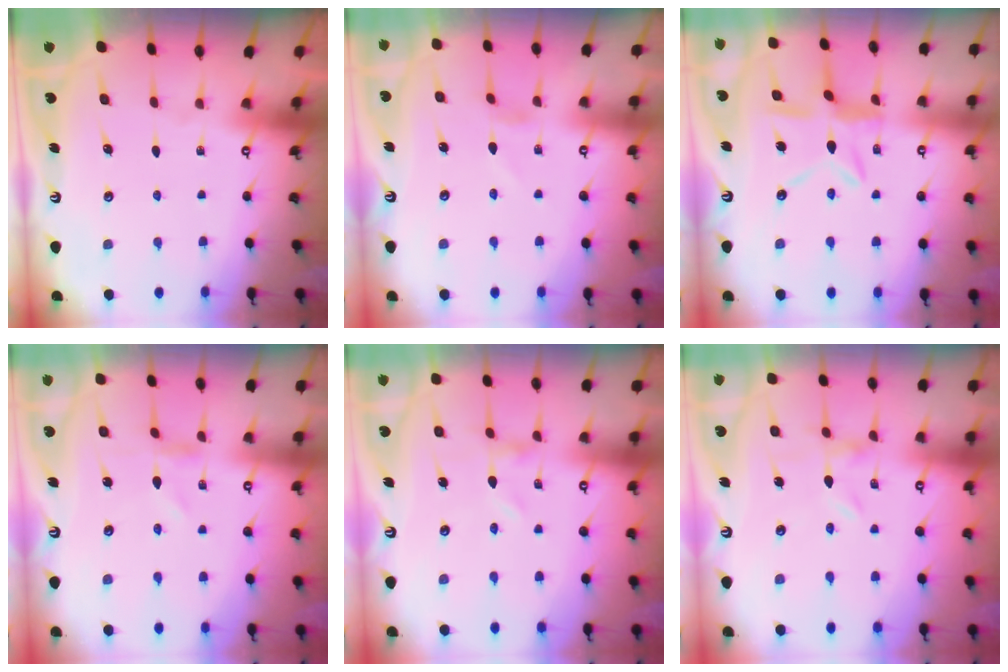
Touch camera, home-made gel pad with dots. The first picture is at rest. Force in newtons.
{"total": 1.3, "press": 1.3, "slide": 0.2}
{"total": 10.6, "press": 10.6, "slide": 0.9}
{"total": 0.6, "press": 0.5, "slide": 0.2}
{"total": 0.0}
{"total": 0.0}